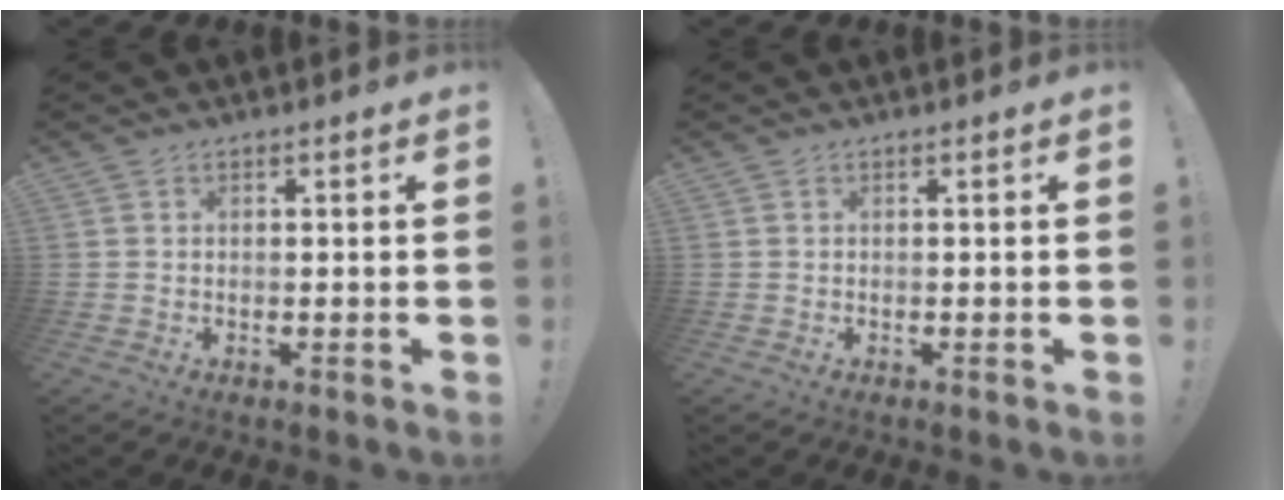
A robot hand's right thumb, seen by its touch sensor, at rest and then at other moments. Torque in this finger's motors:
{"motor_torque": [-0.02, 0.02, 0.00, 0.00, 0.00]}